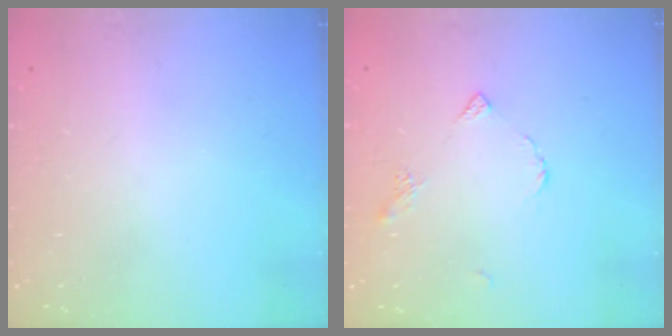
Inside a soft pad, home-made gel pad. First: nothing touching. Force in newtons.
{"total": 4.9, "press": 4.9, "slide": 0.7}